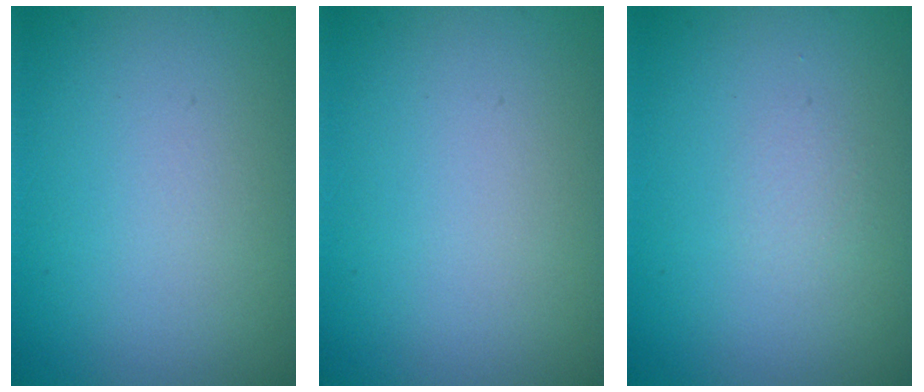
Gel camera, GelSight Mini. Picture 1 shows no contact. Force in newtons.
{"total": 0.0}
{"total": 0.5, "press": 0.5, "slide": 0.1}